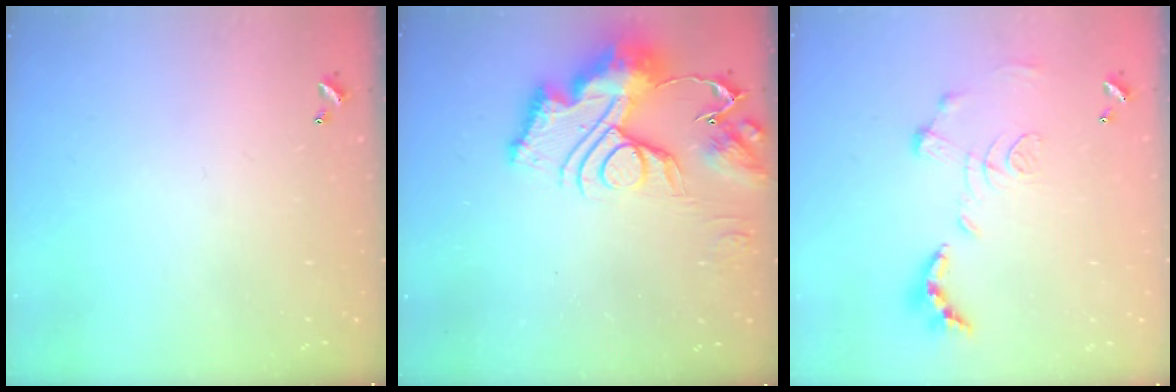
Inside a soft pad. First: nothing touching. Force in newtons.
{"total": 17.9, "press": 17.8, "slide": 1.9}
{"total": 1.2, "press": 0.4, "slide": 1.1}